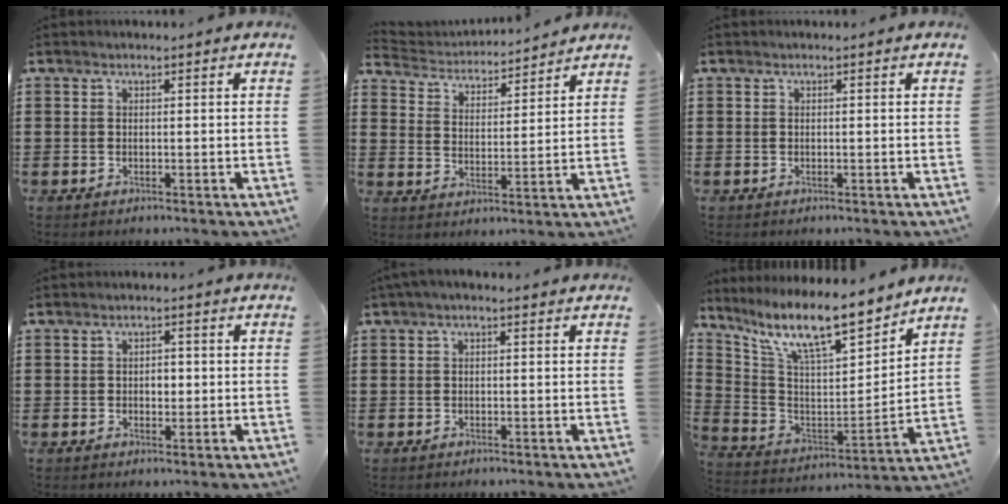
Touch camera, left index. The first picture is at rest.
{"total": 3.3, "force": [3.3, 0.5, -0.1], "torque": [-0.021, -0.026, 0.051]}
{"total": 0.0}
{"total": 2.0, "force": [-0.1, 1.3, 1.6], "torque": [-0.025, 0.003, -0.007]}
{"total": 0.9, "force": [-0.1, 0.4, 0.8], "torque": [-0.016, 0.002, -0.002]}
{"total": 12.6, "force": [10.3, 2.3, 6.9], "torque": [-0.164, -0.062, 0.178]}